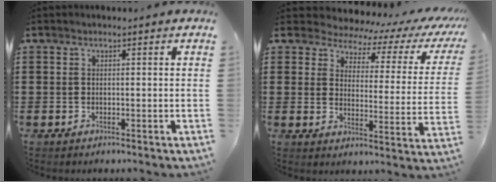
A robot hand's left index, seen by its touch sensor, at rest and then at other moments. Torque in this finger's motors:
{"motor_torque": [2.14, 0.00, 0.29, 0.02]}